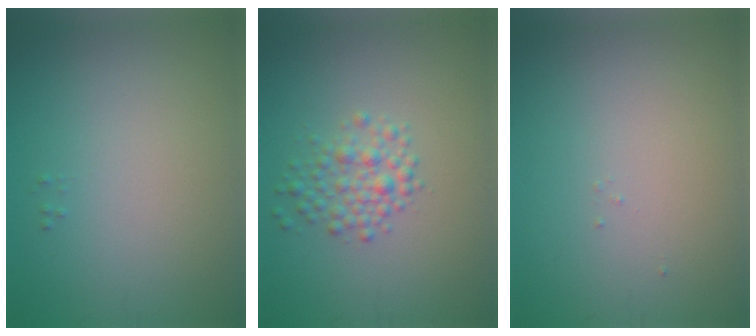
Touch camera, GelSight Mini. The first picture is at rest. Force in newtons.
{"total": 2.6, "press": 2.6, "slide": 0.0}
{"total": 0.0}